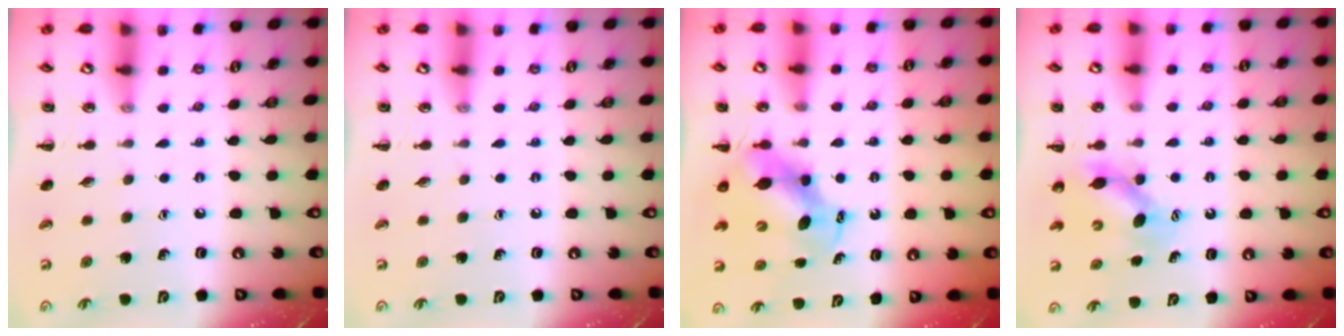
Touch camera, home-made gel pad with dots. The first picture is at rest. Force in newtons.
{"total": 0.0}
{"total": 5.8, "press": 5.8, "slide": 0.9}
{"total": 6.2, "press": 6.2, "slide": 0.7}